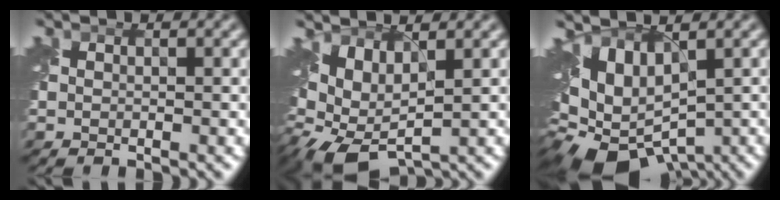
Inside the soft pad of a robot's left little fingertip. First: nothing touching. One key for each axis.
{"total": 6.1, "fx": 1.0, "fy": 3.3, "fz": 5.1, "tx": -0.111, "ty": -0.002, "tz": 0.021}
{"total": 9.3, "fx": -2.0, "fy": 5.7, "fz": 7.0, "tx": -0.124, "ty": -0.018, "tz": -0.023}